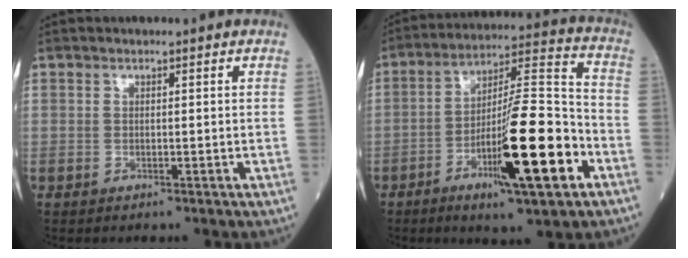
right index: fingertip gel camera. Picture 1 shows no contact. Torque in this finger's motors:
{"motor_torque": [1.84, -0.30, 1.05, 0.21]}